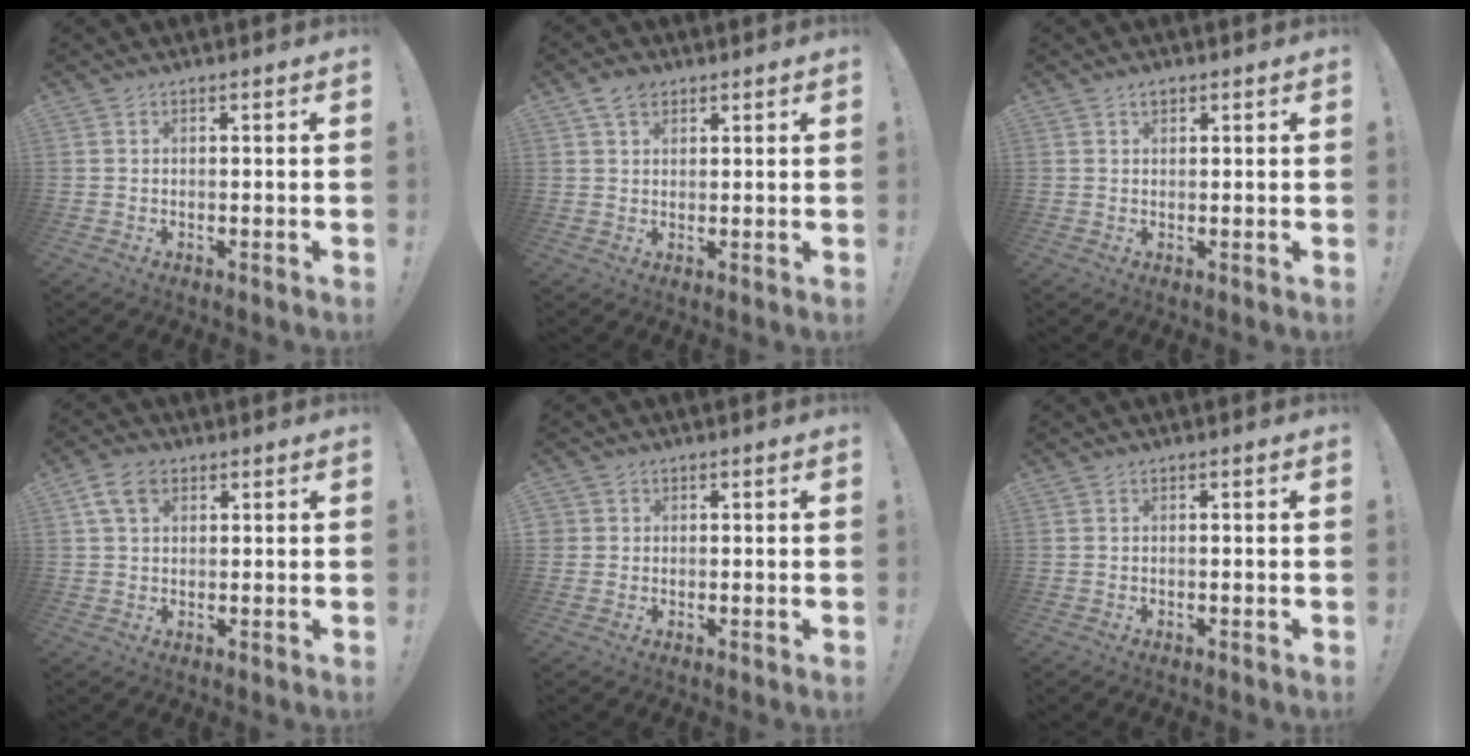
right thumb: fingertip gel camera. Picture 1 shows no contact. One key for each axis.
{"total": 4.6, "fx": 2.5, "fy": 3.0, "fz": 2.3, "tx": -0.040, "ty": 0.000, "tz": 0.048}
{"total": 1.5, "fx": 1.0, "fy": 0.9, "fz": 0.8, "tx": -0.016, "ty": 0.002, "tz": 0.017}
{"total": 7.0, "fx": 2.8, "fy": 4.6, "fz": 4.4, "tx": -0.079, "ty": 0.005, "tz": 0.057}
{"total": 1.9, "fx": 0.3, "fy": 1.9, "fz": 0.1, "tx": -0.001, "ty": 0.004, "tz": 0.006}
{"total": 0.5, "fx": -0.4, "fy": -0.1, "fz": 0.3, "tx": -0.005, "ty": 0.000, "tz": -0.009}